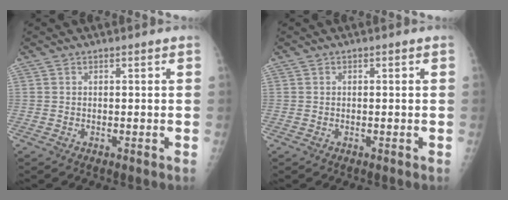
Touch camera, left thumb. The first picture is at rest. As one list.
[{"total": 0.0}]